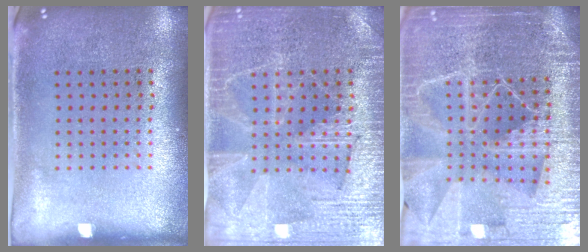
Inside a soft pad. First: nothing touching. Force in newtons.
{"total": 3.8, "press": 3.7, "slide": 1.0}
{"total": 5.9, "press": 5.2, "slide": 2.8}